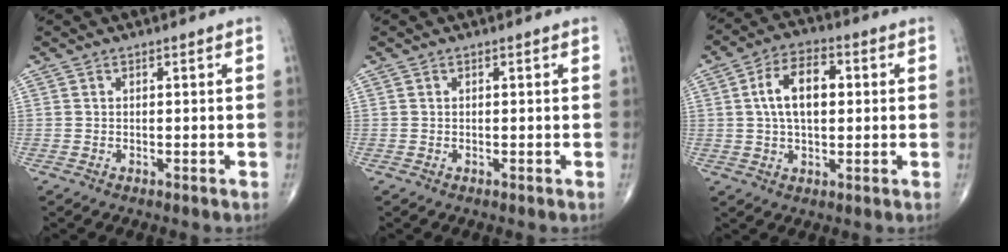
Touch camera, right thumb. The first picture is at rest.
{"total": 0.0}
{"total": 10.2, "force": [1.5, 5.7, 8.3], "torque": [-0.140, 0.016, 0.023]}